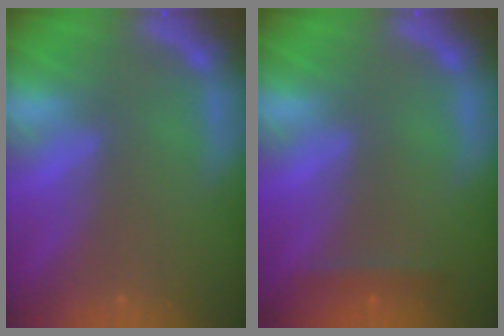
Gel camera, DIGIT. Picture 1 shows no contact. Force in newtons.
{"total": 1.4}